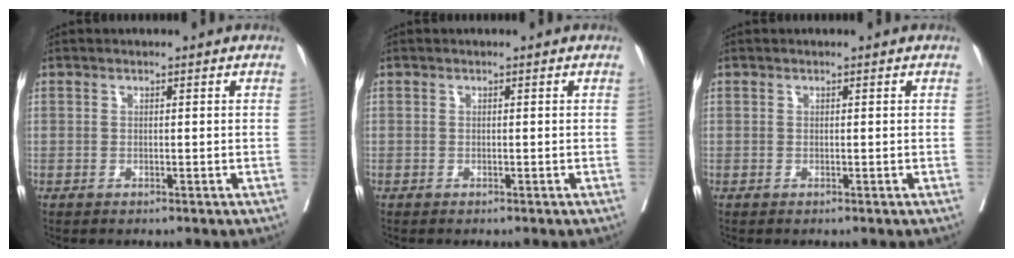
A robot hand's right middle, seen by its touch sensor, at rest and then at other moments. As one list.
[{"total": 0.0}, {"total": 0.0}]